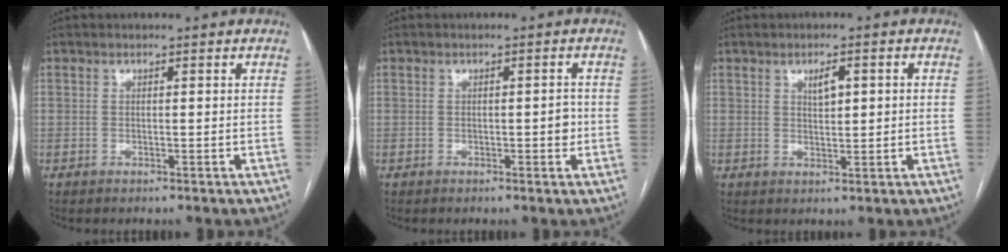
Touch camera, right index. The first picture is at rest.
{"total": 2.0, "force": [-0.3, 0.7, 1.8], "torque": [-0.023, 0.001, -0.002]}
{"total": 2.8, "force": [0.9, 1.0, 2.5], "torque": [-0.043, 0.000, 0.016]}